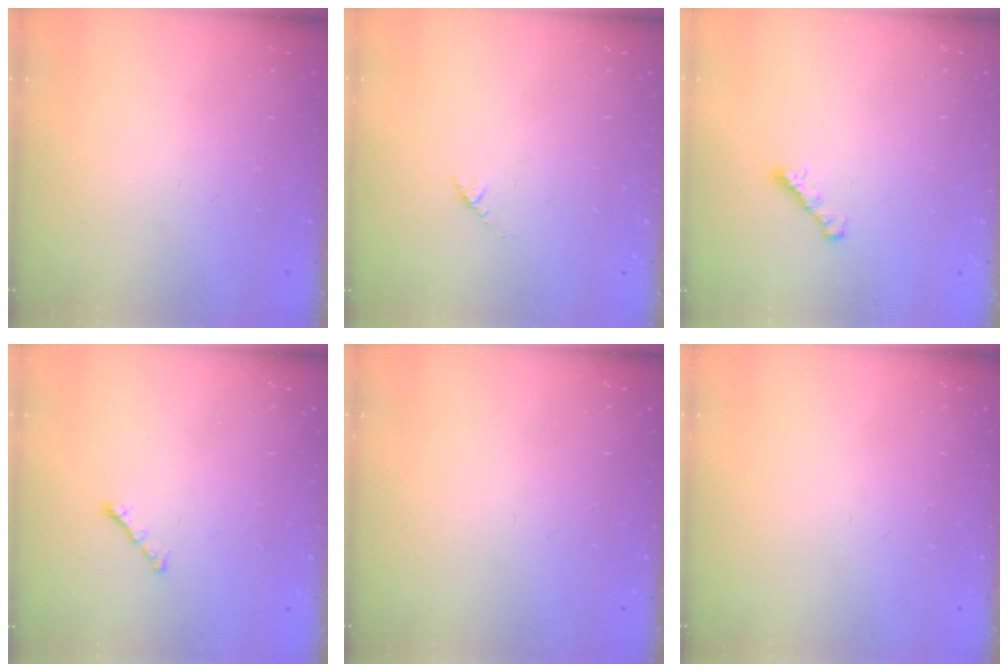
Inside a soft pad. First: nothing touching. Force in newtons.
{"total": 2.7, "press": 2.6, "slide": 0.4}
{"total": 1.8, "press": 1.7, "slide": 0.6}
{"total": 1.2, "press": 1.1, "slide": 0.5}
{"total": 0.0}
{"total": 0.0}